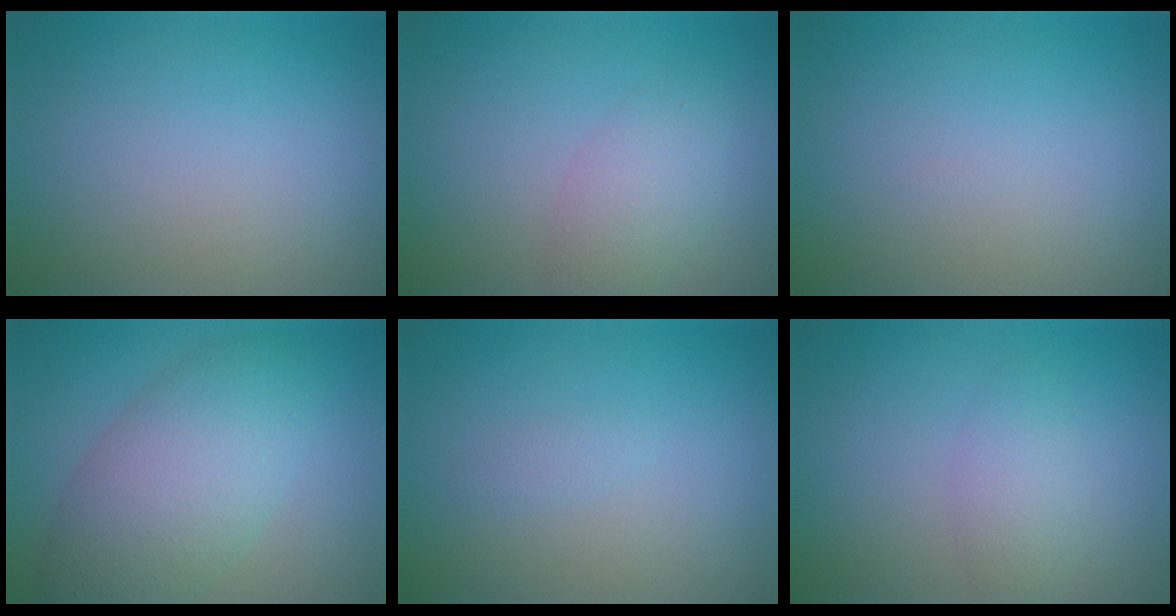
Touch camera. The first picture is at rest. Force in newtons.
{"total": 3.0, "press": 3.0, "slide": 0.2}
{"total": 0.0}
{"total": 7.3, "press": 7.3, "slide": 0.1}
{"total": 0.6, "press": 0.6, "slide": 0.0}
{"total": 2.1, "press": 2.1, "slide": 0.1}